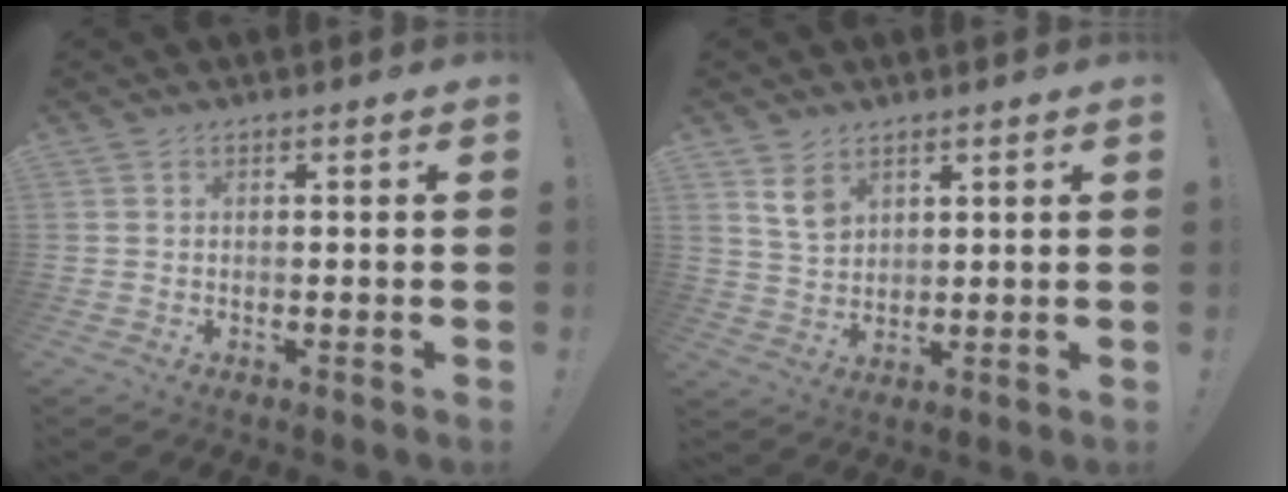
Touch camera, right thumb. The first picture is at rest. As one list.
[{"total": 6.8, "force": [4.0, 4.7, 2.9], "torque": [-0.040, -0.019, 0.077]}]